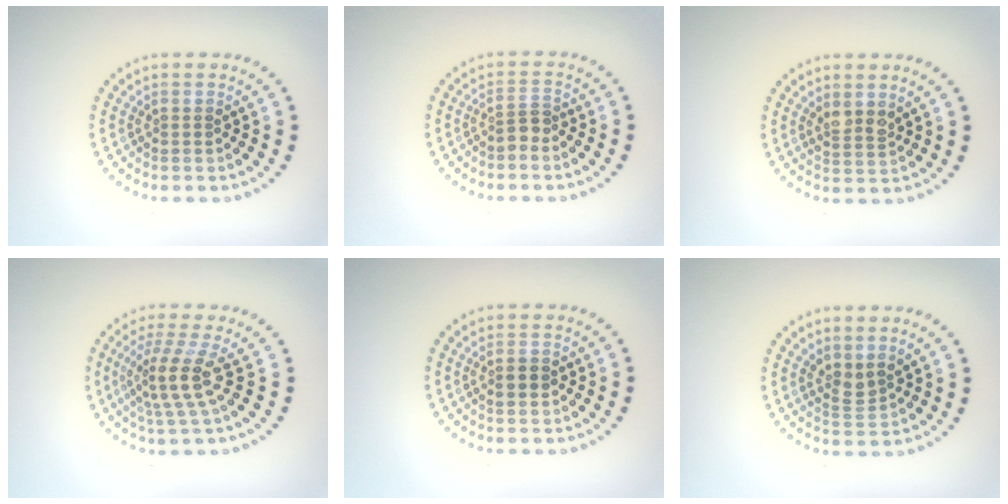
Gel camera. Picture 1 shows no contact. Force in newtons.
{"total": 1.6, "press": 1.2, "slide": 1.1}
{"total": 1.8, "press": 1.5, "slide": 1.0}
{"total": 3.7, "press": 2.9, "slide": 2.3}
{"total": 1.2, "press": 1.2, "slide": 0.0}
{"total": 1.8, "press": 1.4, "slide": 1.2}